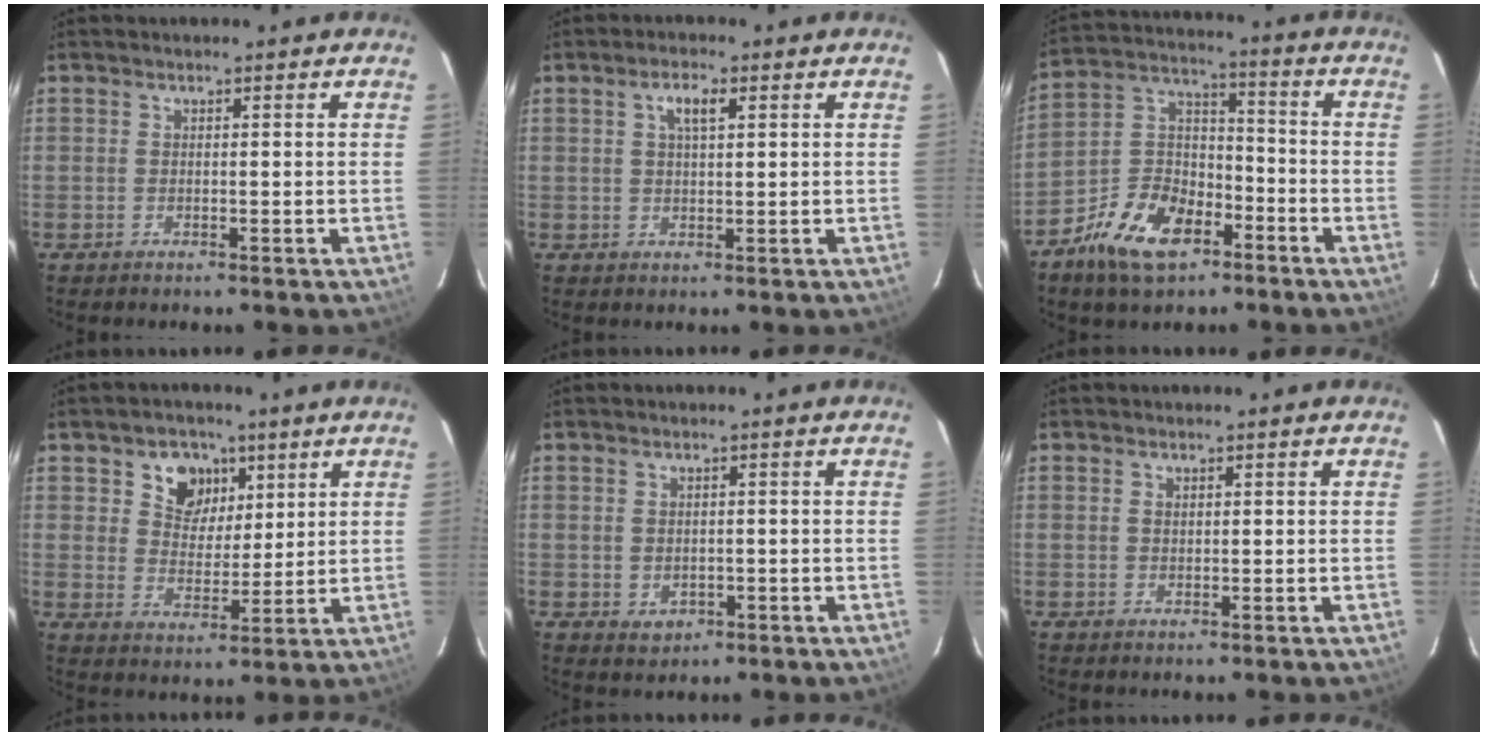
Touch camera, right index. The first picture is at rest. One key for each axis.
{"total": 3.4, "fx": 1.3, "fy": 1.2, "fz": 2.9, "tx": -0.053, "ty": 0.008, "tz": 0.024}
{"total": 14.0, "fx": -8.2, "fy": 7.8, "fz": 8.2, "tx": -0.178, "ty": 0.025, "tz": -0.146}
{"total": 7.7, "fx": 3.7, "fy": 5.7, "fz": 3.7, "tx": -0.061, "ty": 0.009, "tz": 0.067}
{"total": 2.5, "fx": -0.2, "fy": 2.3, "fz": 1.2, "tx": -0.021, "ty": 0.001, "tz": 0.006}
{"total": 0.7, "fx": 0.3, "fy": 0.5, "fz": 0.2, "tx": -0.005, "ty": 0.002, "tz": 0.007}